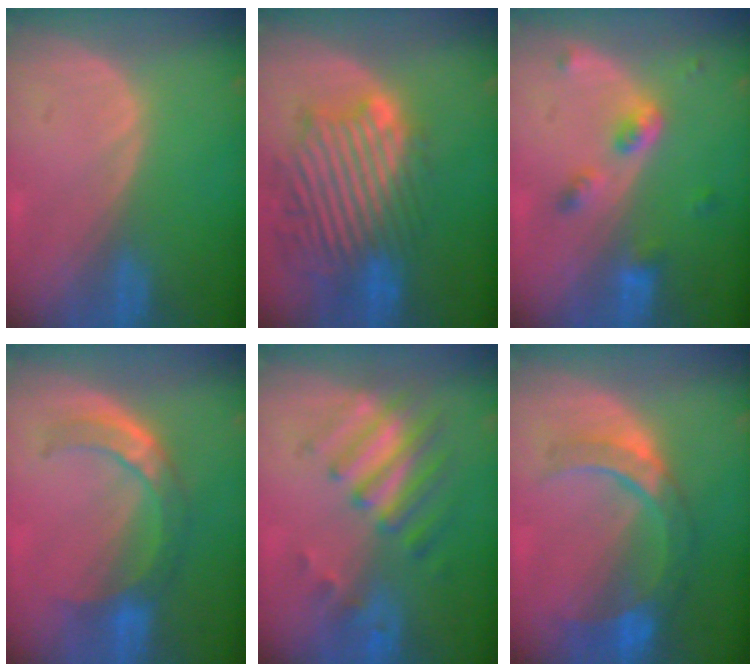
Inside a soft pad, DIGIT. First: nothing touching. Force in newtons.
{"total": 12.7, "press": 11.4, "slide": 5.6}
{"total": 4.2, "press": 4.1, "slide": 0.8}
{"total": 6.7, "press": 6.4, "slide": 1.9}
{"total": 7.9, "press": 7.0, "slide": 3.7}
{"total": 9.0, "press": 7.7, "slide": 4.5}